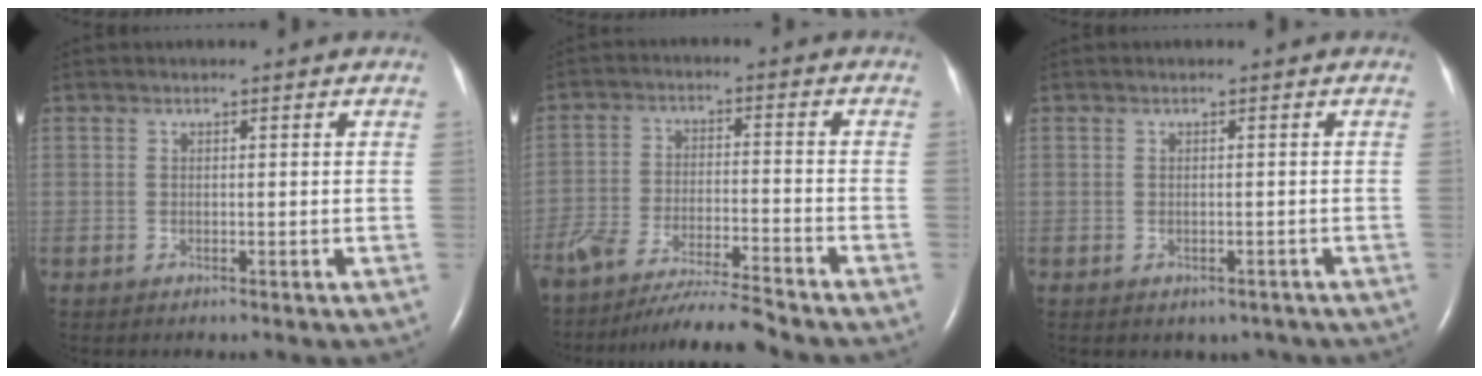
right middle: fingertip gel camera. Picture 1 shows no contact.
{"total": 12.1, "force": [-11.2, -0.9, 4.5], "torque": [-0.074, -0.016, -0.195]}
{"total": 2.2, "force": [-1.6, 1.4, 0.4], "torque": [-0.003, 0.006, -0.017]}